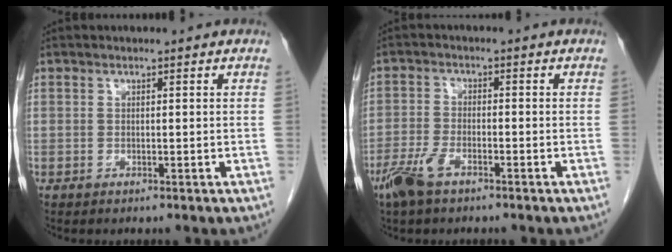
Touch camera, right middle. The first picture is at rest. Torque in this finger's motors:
{"motor_torque": [0.84, -0.59, 0.38, 0.10]}